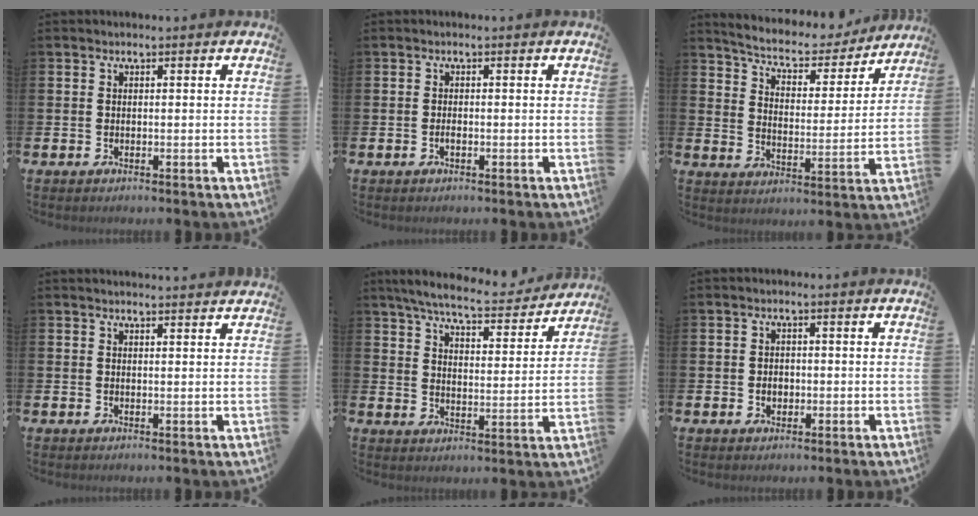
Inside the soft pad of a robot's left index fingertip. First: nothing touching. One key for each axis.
{"total": 0.7, "fx": -0.4, "fy": 0.3, "fz": 0.6, "tx": -0.015, "ty": 0.000, "tz": -0.006}
{"total": 6.4, "fx": 5.8, "fy": 2.0, "fz": 1.6, "tx": -0.052, "ty": -0.044, "tz": 0.094}
{"total": 1.6, "fx": 1.6, "fy": 0.0, "fz": 0.0, "tx": 0.009, "ty": -0.011, "tz": 0.028}
{"total": 7.3, "fx": 6.9, "fy": 0.9, "fz": 2.4, "tx": -0.063, "ty": -0.044, "tz": 0.117}
{"total": 1.6, "fx": -0.2, "fy": 1.3, "fz": 0.9, "tx": -0.005, "ty": 0.003, "tz": -0.009}